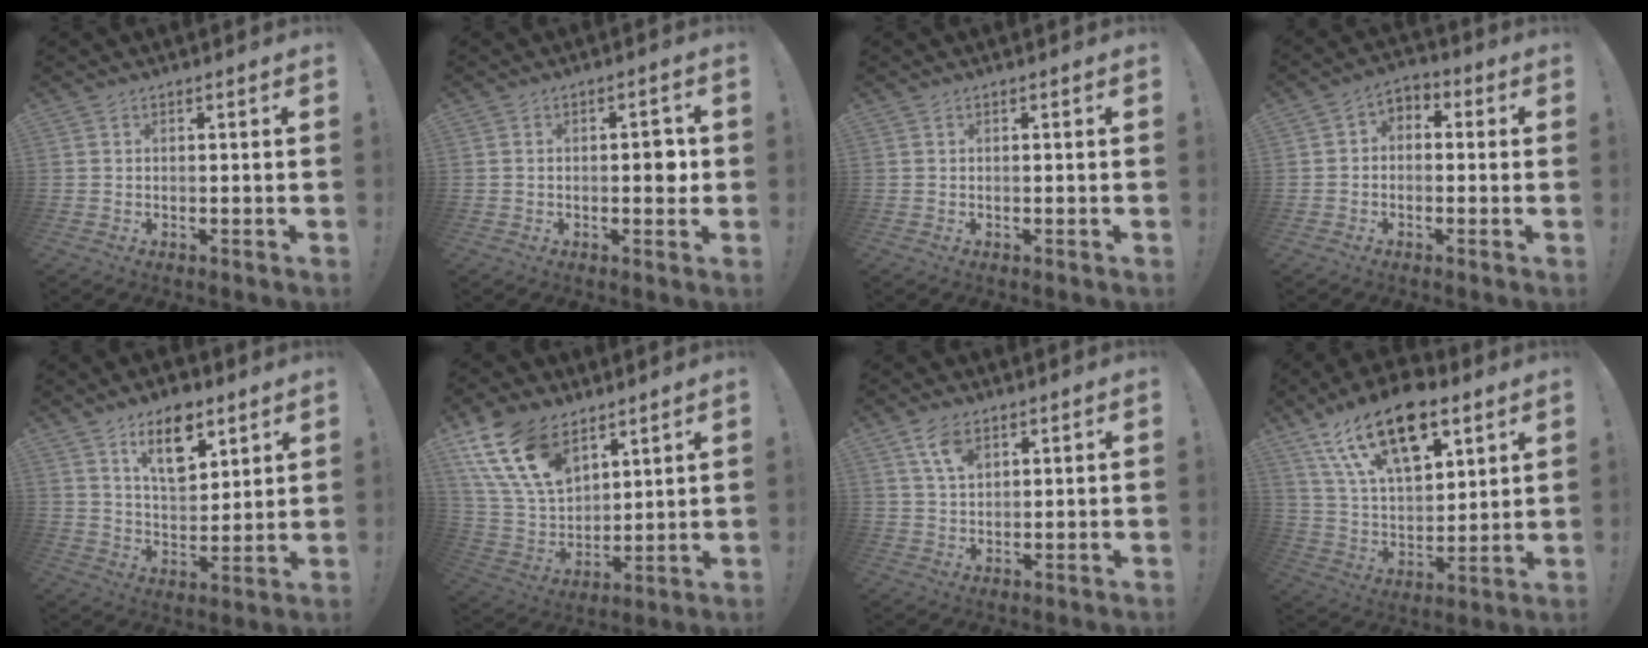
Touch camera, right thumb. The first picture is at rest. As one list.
[{"total": 4.5, "force": [-0.4, 2.3, 3.8], "torque": [-0.049, 0.004, -0.011]}, {"total": 0.0}, {"total": 4.3, "force": [-2.3, 3.1, 1.9], "torque": [-0.031, 0.023, -0.037]}, {"total": 12.9, "force": [7.7, 6.6, 8.0], "torque": [-0.122, -0.033, 0.138]}, {"total": 18.0, "force": [10.4, 10.7, 10.2], "torque": [-0.213, -0.052, 0.196]}, {"total": 6.1, "force": [3.4, 3.3, 3.9], "torque": [-0.065, -0.011, 0.061]}, {"total": 21.0, "force": [12.8, 10.6, 12.9], "torque": [-0.234, -0.073, 0.225]}]